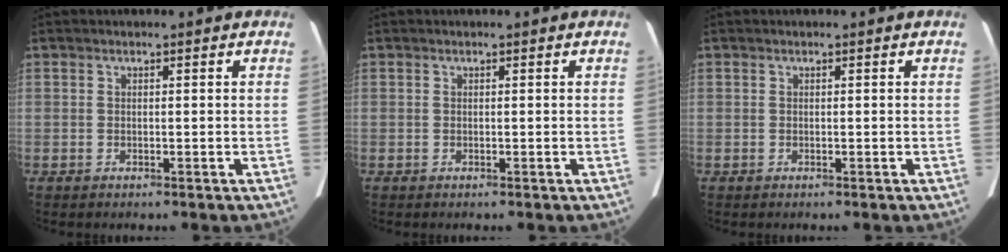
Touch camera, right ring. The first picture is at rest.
{"total": 0.0}
{"total": 0.0}